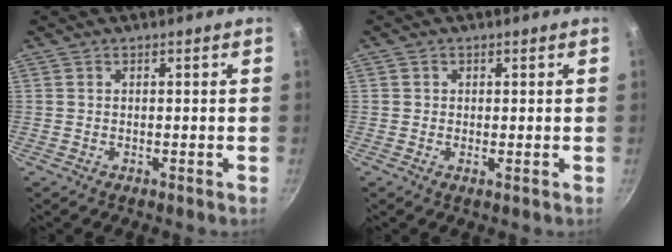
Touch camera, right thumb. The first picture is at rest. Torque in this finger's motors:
{"motor_torque": [-0.40, -0.63, -0.34, -0.15, -0.01]}